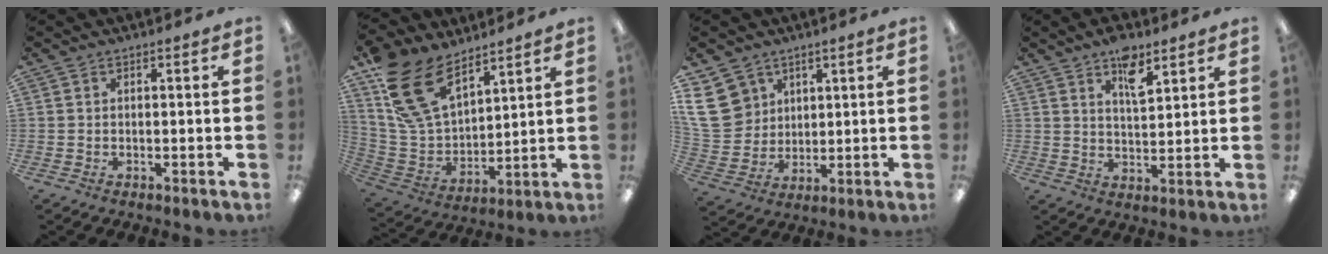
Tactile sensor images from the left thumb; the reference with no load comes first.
{"total": 17.7, "force": [11.1, 9.9, 9.7], "torque": [-0.222, -0.043, 0.212]}
{"total": 11.6, "force": [5.2, 9.5, 4.1], "torque": [-0.089, -0.016, 0.105]}
{"total": 7.5, "force": [5.0, 3.2, 4.6], "torque": [-0.063, -0.024, 0.083]}